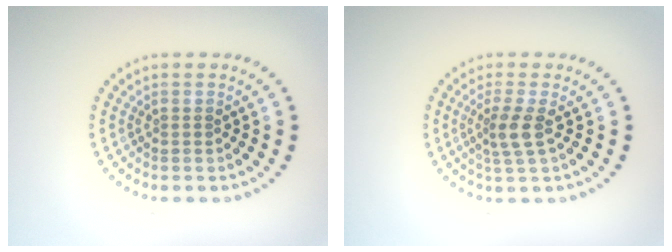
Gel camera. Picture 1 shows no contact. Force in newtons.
{"total": 2.3, "press": 1.9, "slide": 1.4}